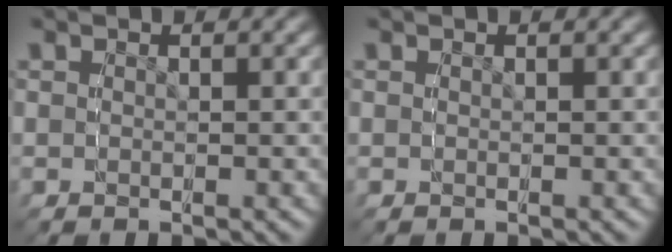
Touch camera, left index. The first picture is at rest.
{"total": 0.0}